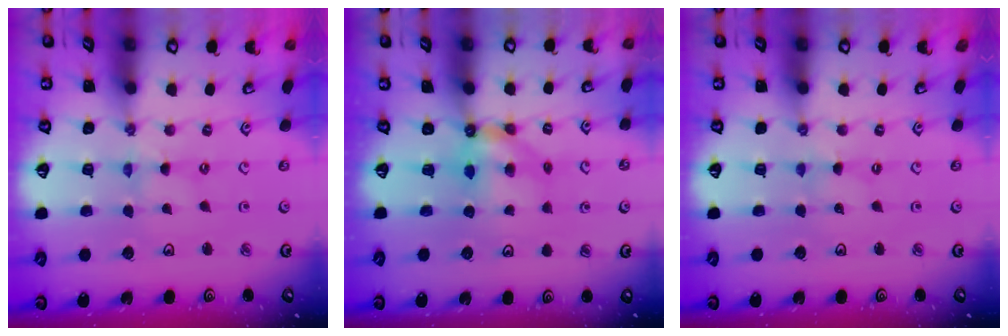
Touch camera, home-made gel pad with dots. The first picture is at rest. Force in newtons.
{"total": 6.2, "press": 6.2, "slide": 0.5}
{"total": 0.0}